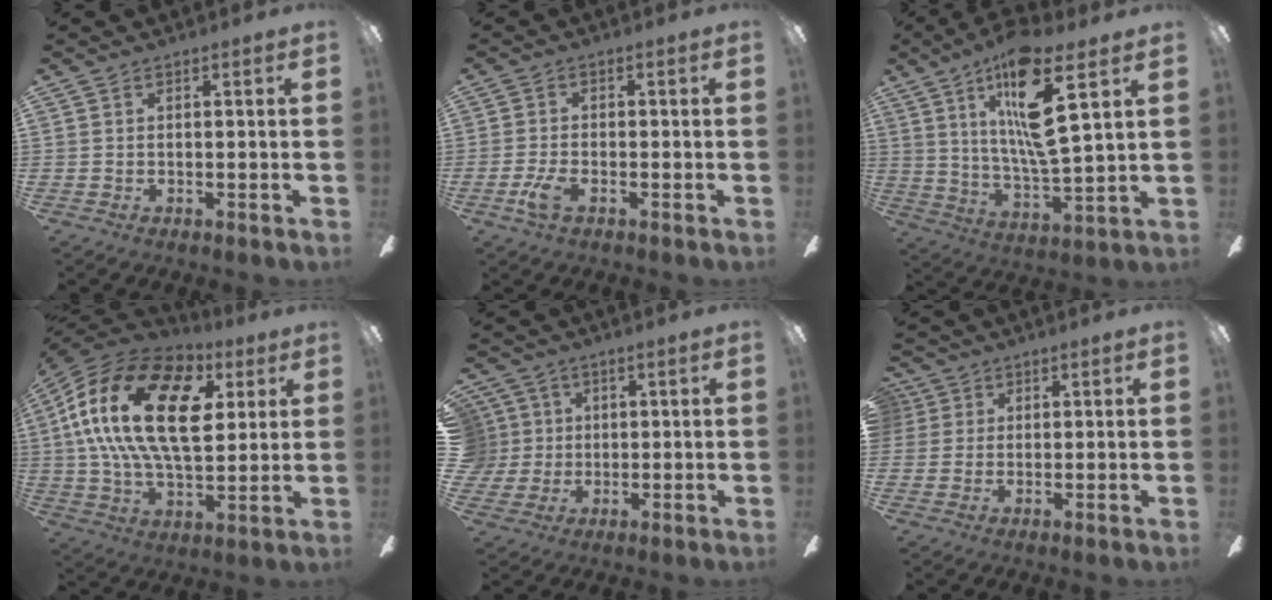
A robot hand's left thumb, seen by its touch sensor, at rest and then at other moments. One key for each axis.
{"total": 4.6, "fx": -2.2, "fy": 1.9, "fz": 3.6, "tx": -0.081, "ty": 0.001, "tz": -0.042}
{"total": 17.6, "fx": 9.6, "fy": 3.9, "fz": 14.2, "tx": -0.263, "ty": -0.040, "tz": 0.150}
{"total": 25.0, "fx": 6.9, "fy": 13.7, "fz": 19.7, "tx": -0.398, "ty": -0.006, "tz": 0.111}
{"total": 7.3, "fx": 1.6, "fy": 7.0, "fz": 1.1, "tx": -0.039, "ty": 0.005, "tz": 0.035}
{"total": 3.8, "fx": 1.6, "fy": 3.4, "fz": 0.4, "tx": -0.012, "ty": 0.008, "tz": 0.029}